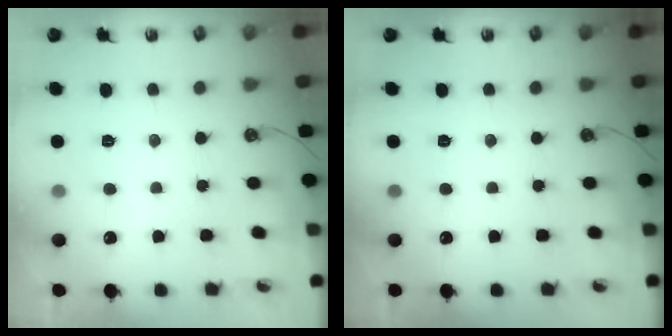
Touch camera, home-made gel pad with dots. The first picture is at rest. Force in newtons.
{"total": 0.0}